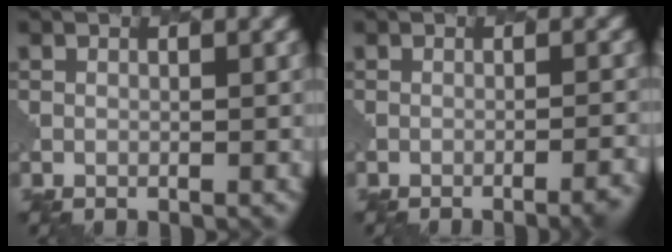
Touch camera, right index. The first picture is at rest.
{"total": 3.4, "force": [-2.3, 1.0, 2.3], "torque": [-0.013, 0.013, -0.028]}